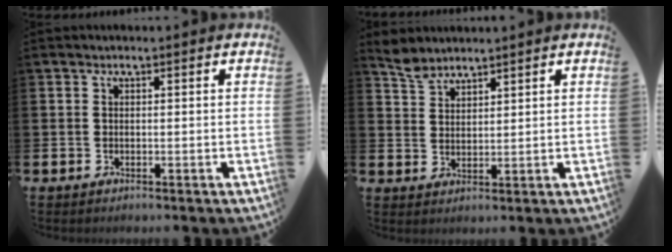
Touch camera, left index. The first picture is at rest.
{"total": 3.9, "force": [3.8, 1.0, 0.5], "torque": [-0.020, -0.016, 0.070]}